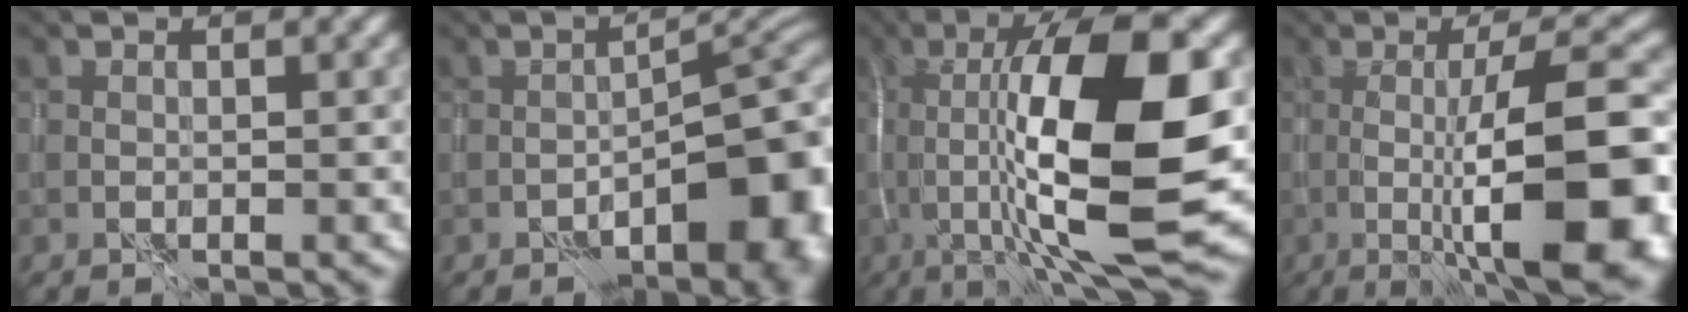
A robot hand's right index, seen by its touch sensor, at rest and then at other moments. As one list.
[{"total": 10.6, "force": [-4.2, 4.9, 8.5], "torque": [-0.074, 0.008, -0.063]}, {"total": 14.2, "force": [-0.5, 2.9, 13.9], "torque": [-0.218, 0.010, -0.009]}, {"total": 12.5, "force": [-1.6, 3.1, 12.0], "torque": [-0.165, -0.001, -0.026]}]